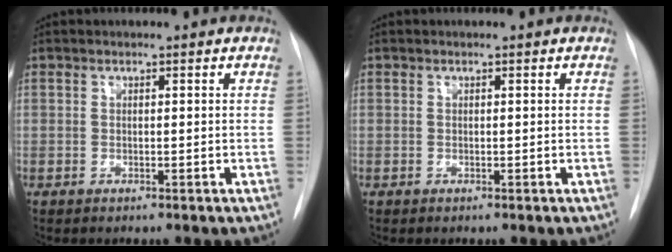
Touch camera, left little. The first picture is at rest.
{"total": 0.0}